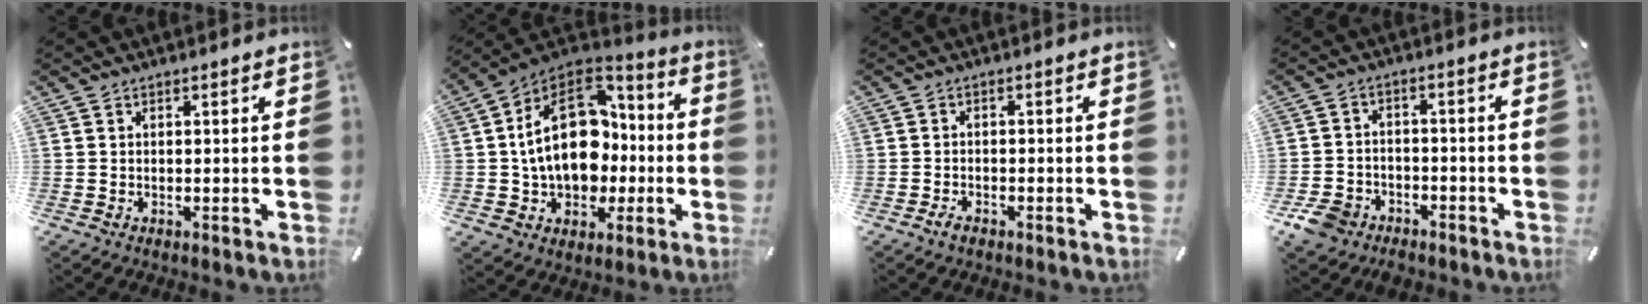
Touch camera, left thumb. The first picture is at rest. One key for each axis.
{"total": 20.9, "fx": 0.9, "fy": 15.8, "fz": 13.6, "tx": -0.247, "ty": 0.009, "tz": 0.021}
{"total": 1.9, "fx": -1.3, "fy": 1.1, "fz": 0.9, "tx": -0.017, "ty": 0.007, "tz": -0.027}
{"total": 6.4, "fx": -4.6, "fy": 4.1, "fz": 1.7, "tx": -0.045, "ty": 0.027, "tz": -0.090}